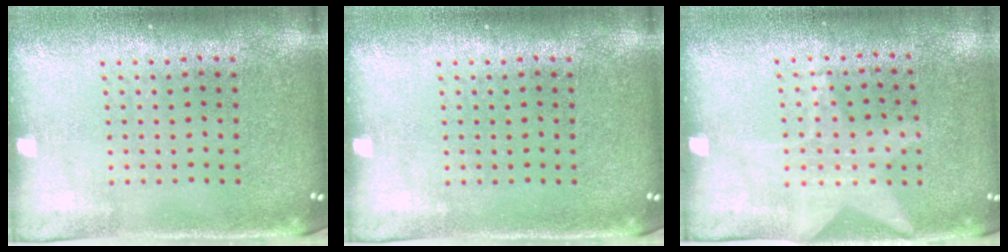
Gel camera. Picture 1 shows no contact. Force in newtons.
{"total": 0.0}
{"total": 1.1, "press": 1.0, "slide": 0.5}